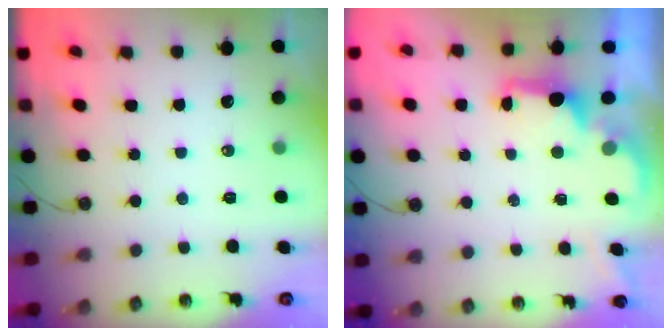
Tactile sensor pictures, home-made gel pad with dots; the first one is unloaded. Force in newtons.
{"total": 2.1, "press": 2.0, "slide": 0.8}